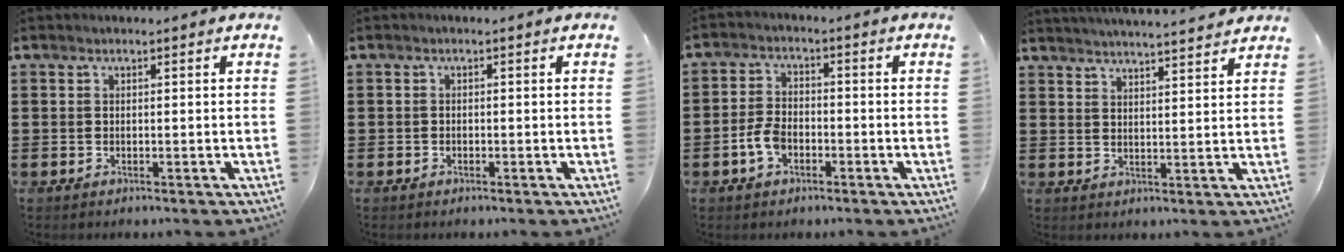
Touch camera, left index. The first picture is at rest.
{"total": 0.7, "force": [-0.6, 0.4, 0.1], "torque": [-0.004, 0.001, -0.013]}
{"total": 4.3, "force": [-1.7, 2.5, 3.1], "torque": [-0.083, -0.004, -0.040]}
{"total": 3.5, "force": [3.4, -0.6, 0.4], "torque": [-0.020, -0.019, 0.059]}